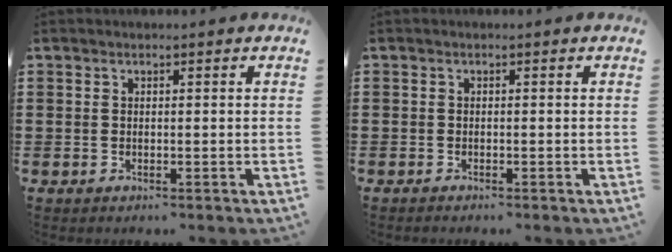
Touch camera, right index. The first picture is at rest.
{"total": 0.7, "force": [-0.7, -0.2, 0.0], "torque": [0.000, -0.003, -0.013]}